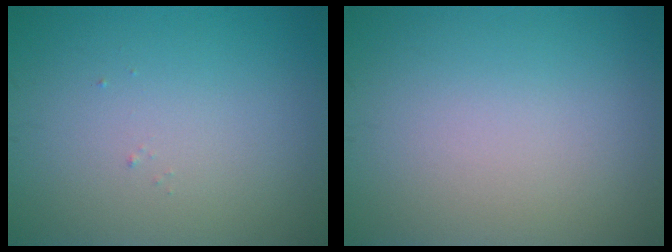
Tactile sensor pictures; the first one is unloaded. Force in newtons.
{"total": 0.0}